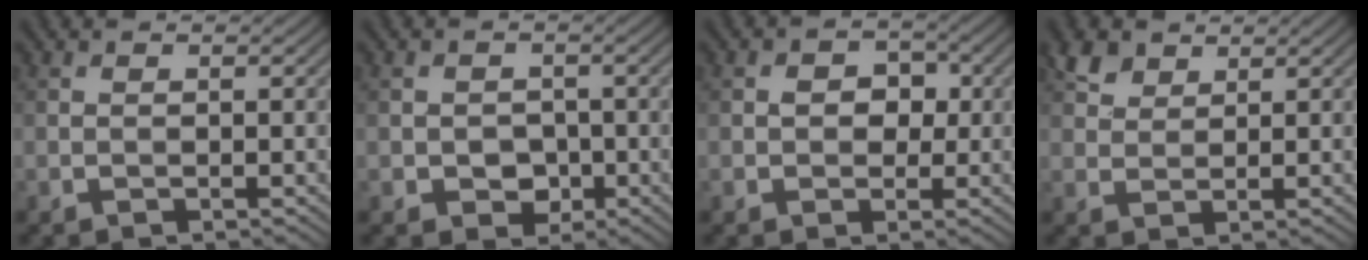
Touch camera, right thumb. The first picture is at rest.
{"total": 2.9, "force": [-0.7, 2.5, 1.4], "torque": [-0.026, -0.006, -0.014]}
{"total": 2.9, "force": [0.2, 2.4, 1.6], "torque": [-0.030, 0.002, -0.004]}
{"total": 3.6, "force": [2.6, 2.0, 1.5], "torque": [-0.036, 0.006, 0.056]}